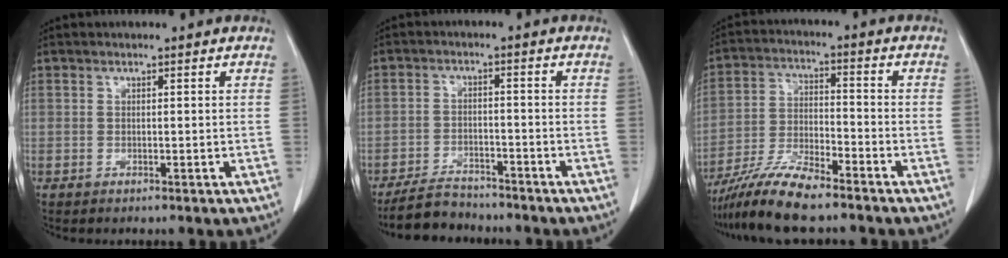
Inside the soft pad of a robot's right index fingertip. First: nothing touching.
{"total": 5.9, "force": [-5.5, 2.1, 0.9], "torque": [-0.019, -0.010, -0.098]}
{"total": 9.4, "force": [-8.0, 1.1, 4.8], "torque": [-0.088, -0.013, -0.153]}